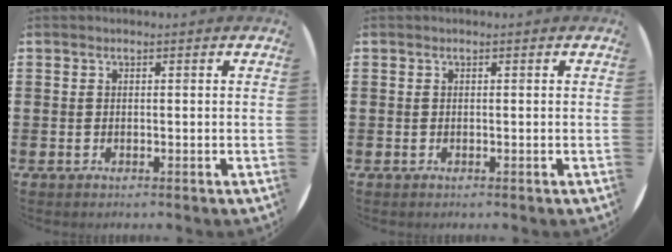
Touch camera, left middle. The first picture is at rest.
{"total": 0.0}